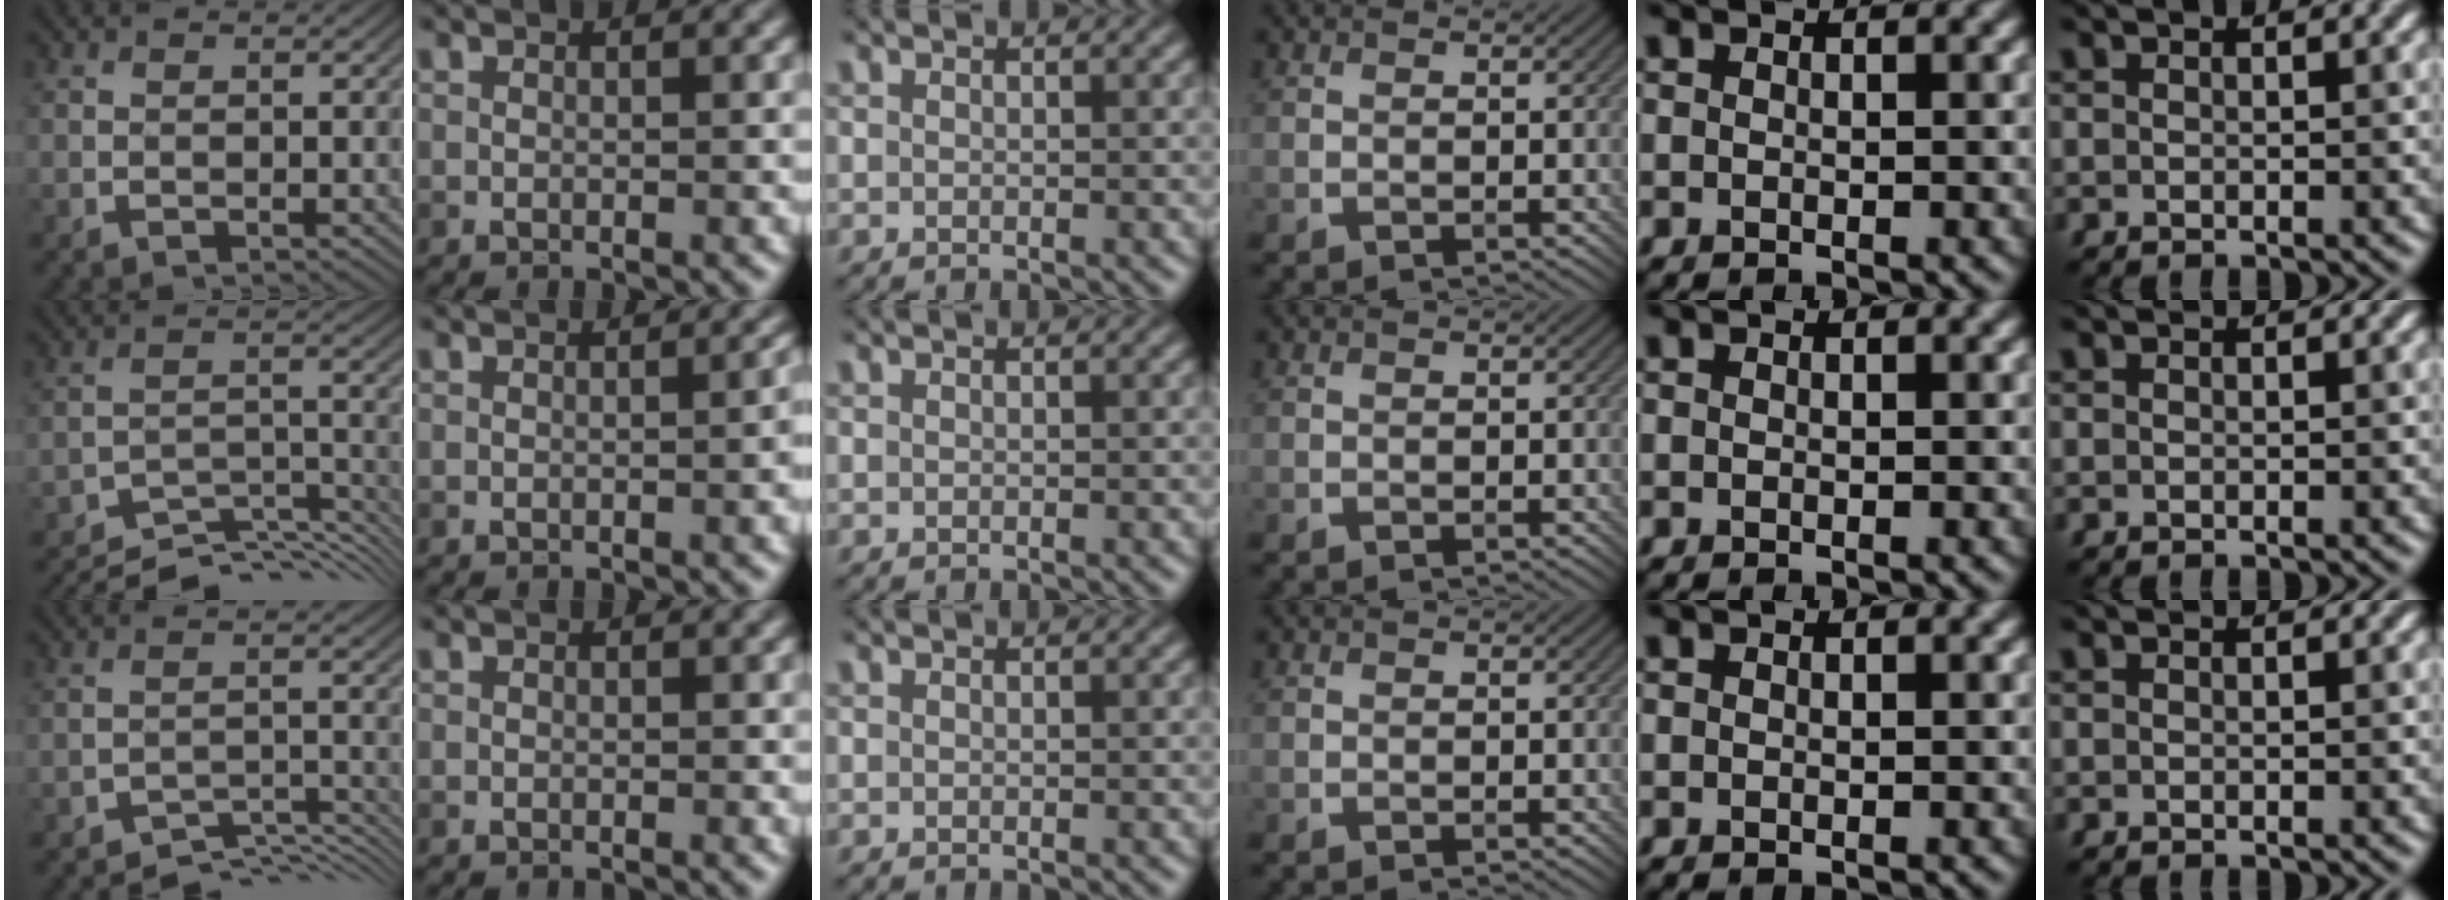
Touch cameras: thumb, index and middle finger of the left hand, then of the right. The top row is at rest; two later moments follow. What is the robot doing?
{"motion": "insert", "object": "bottle cap"}